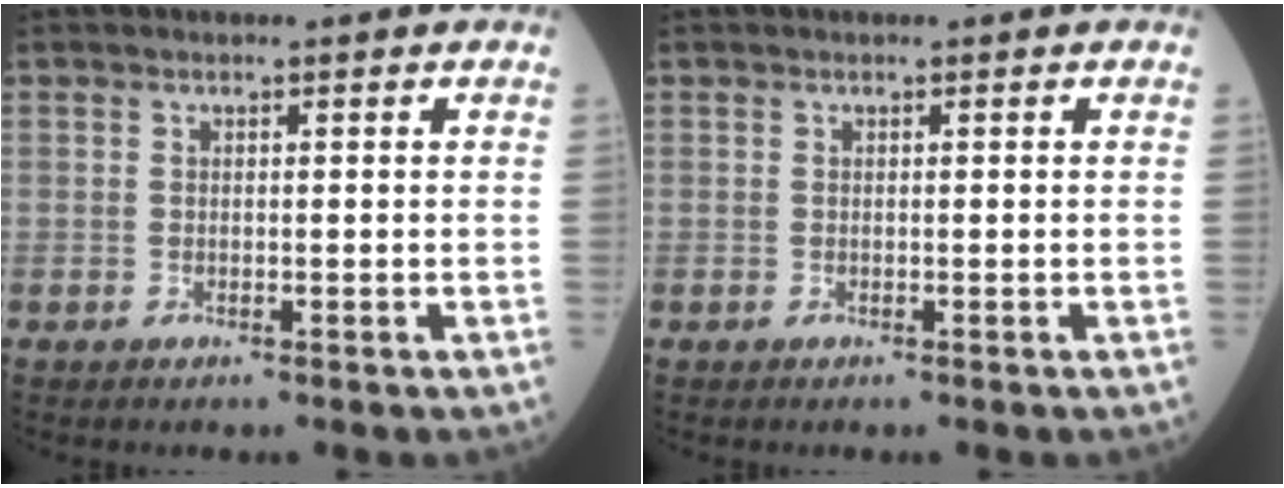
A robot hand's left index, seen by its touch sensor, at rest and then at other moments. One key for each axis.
{"total": 0.0}